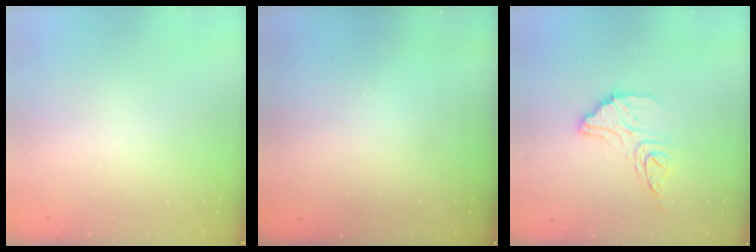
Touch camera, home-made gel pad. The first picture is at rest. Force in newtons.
{"total": 3.0, "press": 3.0, "slide": 0.1}
{"total": 13.1, "press": 13.1, "slide": 1.1}